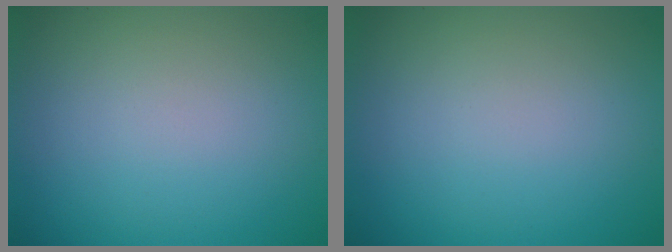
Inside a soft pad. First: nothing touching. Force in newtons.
{"total": 0.0}